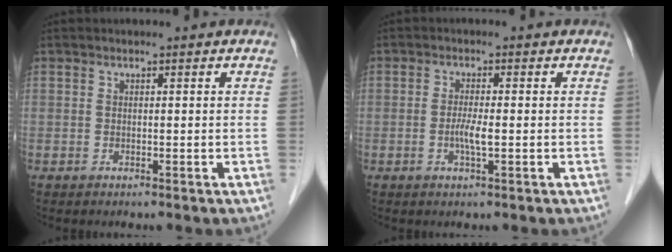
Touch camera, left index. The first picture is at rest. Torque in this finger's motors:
{"motor_torque": [0.38, 0.33, 0.10, 0.06]}